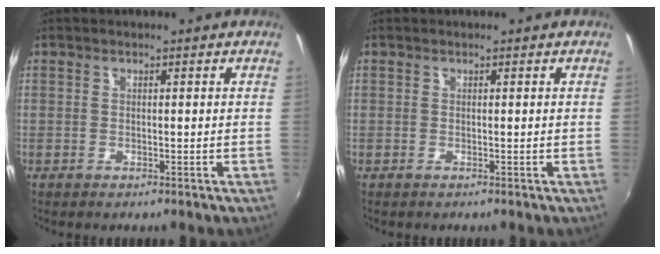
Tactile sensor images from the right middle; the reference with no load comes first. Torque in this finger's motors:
{"motor_torque": [0.00, 0.00, 0.00, 0.00]}